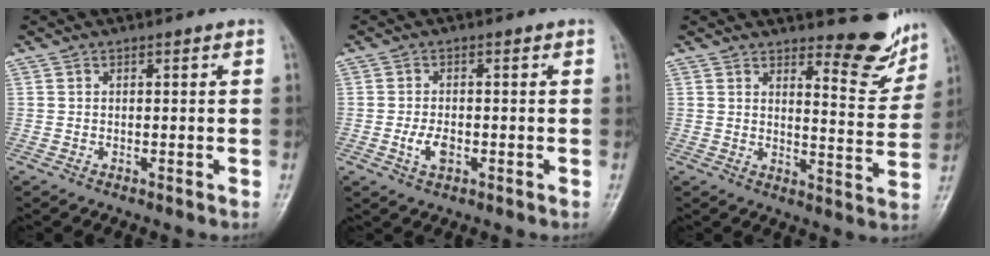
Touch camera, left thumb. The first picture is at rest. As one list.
[{"total": 3.5, "force": [-1.0, 2.0, 2.7], "torque": [-0.052, 0.000, -0.019]}, {"total": 9.2, "force": [7.6, 2.6, 4.5], "torque": [-0.030, -0.070, 0.102]}]